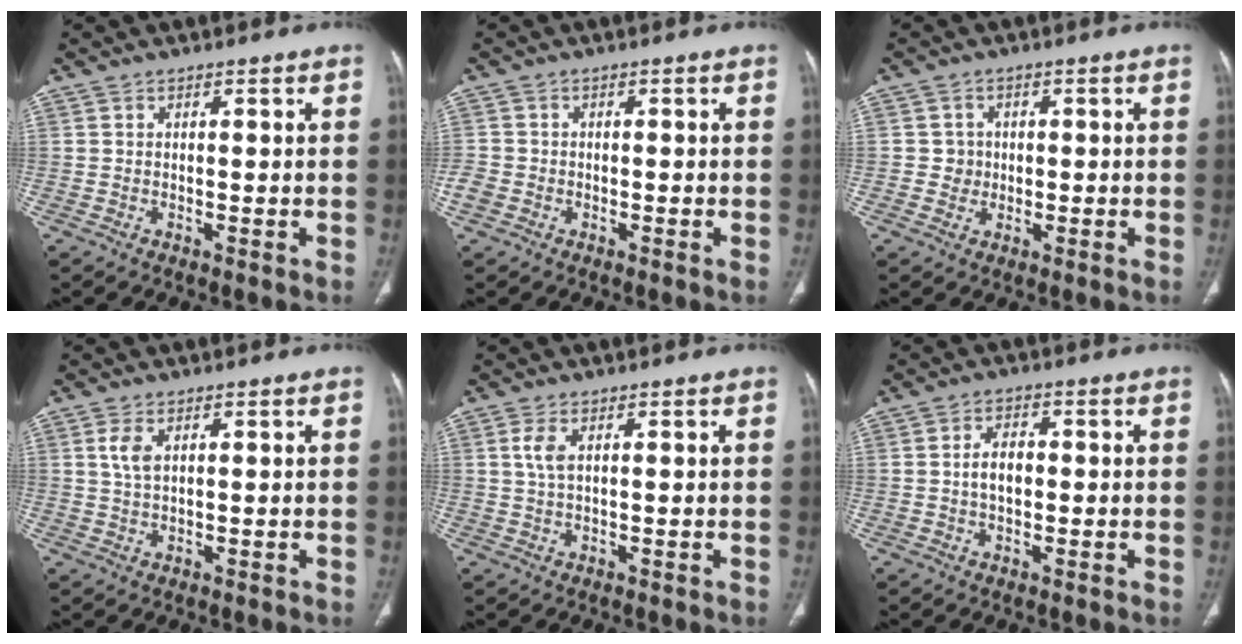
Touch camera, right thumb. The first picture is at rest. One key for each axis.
{"total": 2.9, "fx": -1.1, "fy": 2.5, "fz": 1.0, "tx": -0.022, "ty": 0.005, "tz": -0.026}
{"total": 3.0, "fx": 0.1, "fy": 3.0, "fz": -0.1, "tx": 0.024, "ty": 0.010, "tz": -0.002}
{"total": 3.2, "fx": 1.1, "fy": 1.6, "fz": 2.5, "tx": -0.056, "ty": 0.002, "tz": 0.025}
{"total": 2.8, "fx": 0.9, "fy": 1.1, "fz": 2.4, "tx": -0.061, "ty": 0.004, "tz": 0.021}
{"total": 4.3, "fx": -0.1, "fy": 2.7, "fz": 3.3, "tx": -0.055, "ty": 0.011, "tz": -0.005}